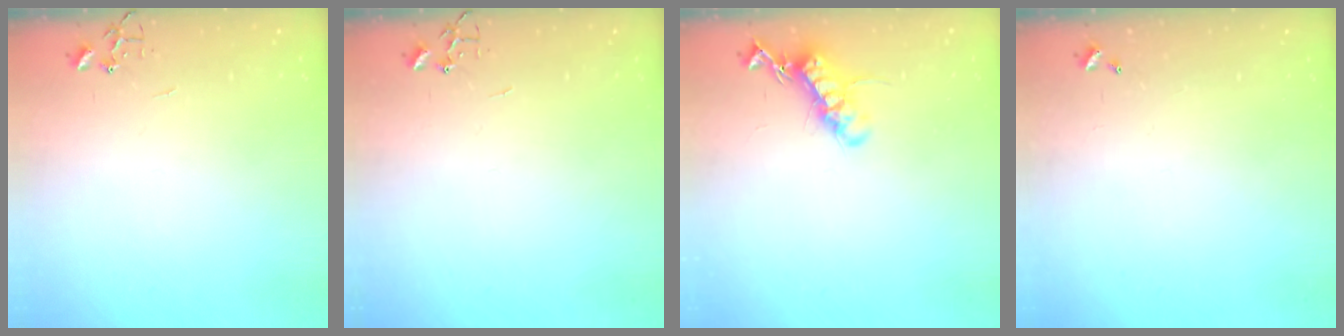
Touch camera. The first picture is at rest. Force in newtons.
{"total": 0.0}
{"total": 12.9, "press": 12.9, "slide": 0.3}
{"total": 0.0}